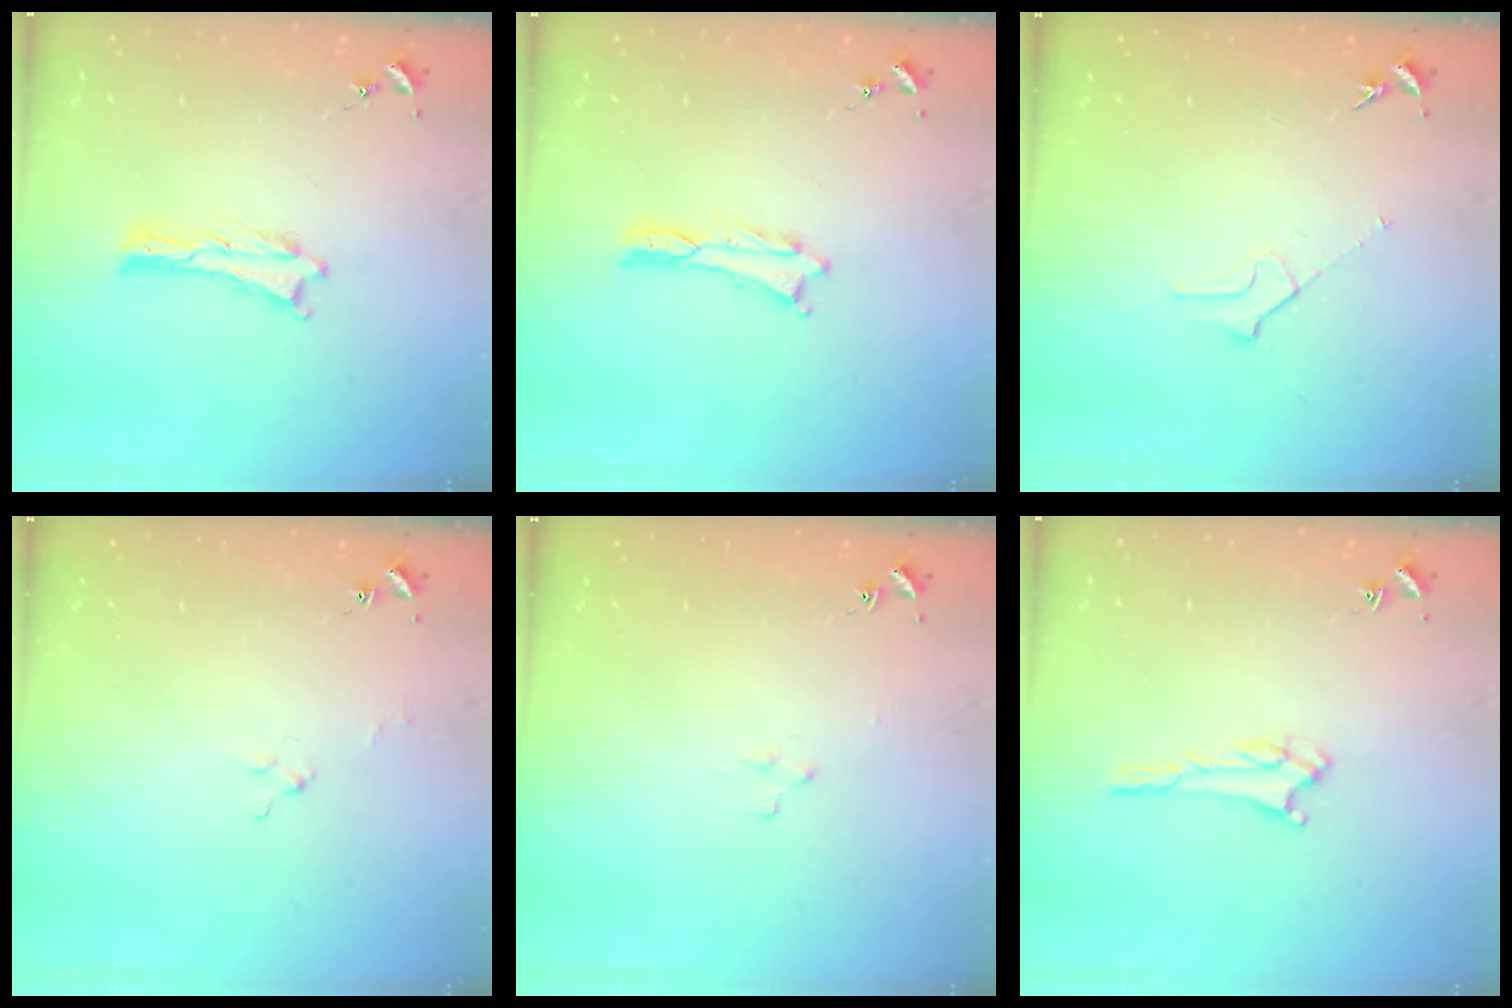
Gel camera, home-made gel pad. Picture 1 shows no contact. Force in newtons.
{"total": 0.0}
{"total": 2.1, "press": 2.1, "slide": 0.1}
{"total": 2.0, "press": 2.0, "slide": 0.2}
{"total": 2.4, "press": 2.4, "slide": 0.2}
{"total": 2.1, "press": 2.1, "slide": 0.2}